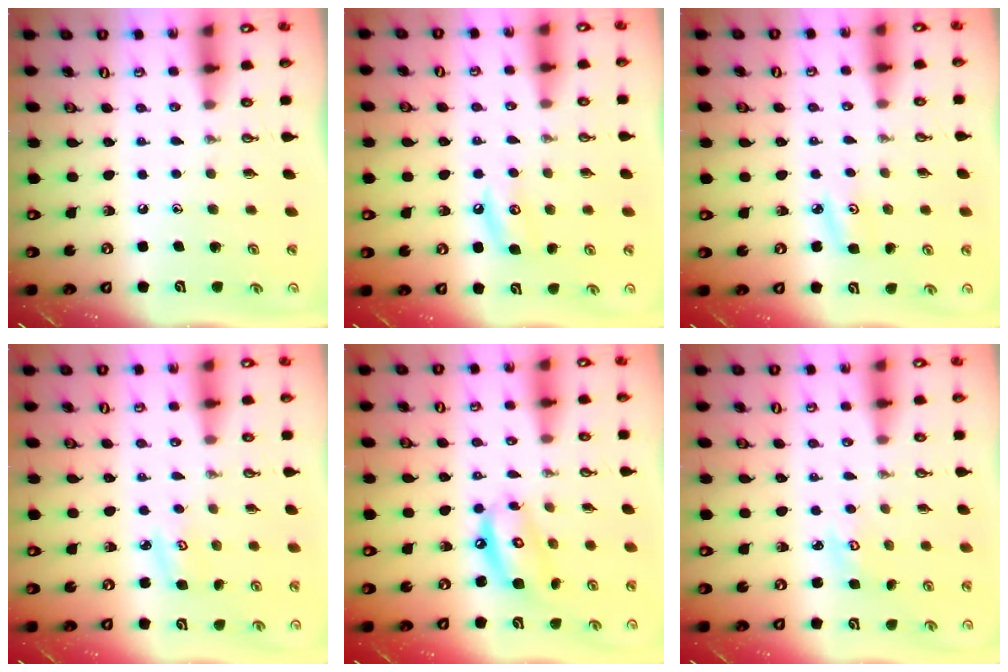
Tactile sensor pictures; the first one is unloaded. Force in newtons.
{"total": 5.4, "press": 5.4, "slide": 0.3}
{"total": 4.5, "press": 4.4, "slide": 0.5}
{"total": 3.9, "press": 3.9, "slide": 0.3}
{"total": 10.2, "press": 10.1, "slide": 1.0}
{"total": 3.1, "press": 3.1, "slide": 0.3}